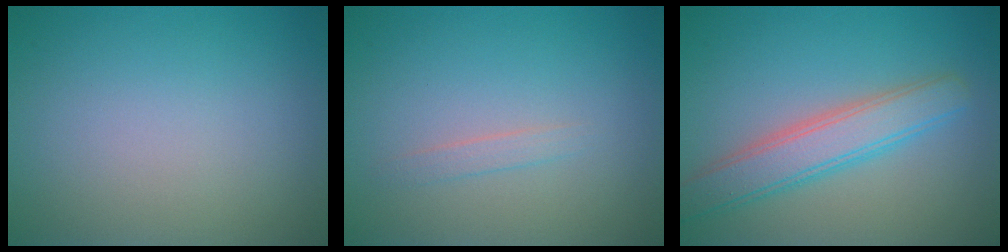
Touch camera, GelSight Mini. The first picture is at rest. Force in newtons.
{"total": 0.9, "press": 0.9, "slide": 0.1}
{"total": 4.4, "press": 4.4, "slide": 0.2}